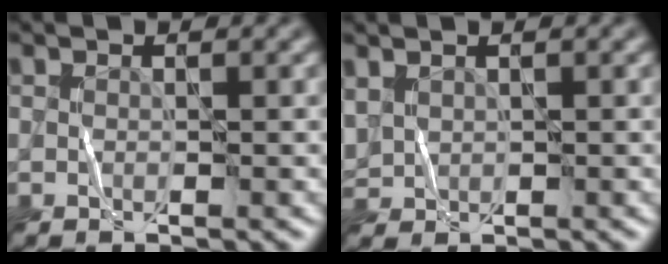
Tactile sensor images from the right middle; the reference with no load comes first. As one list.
[{"total": 1.7, "force": [0.6, 1.4, 0.8], "torque": [-0.028, 0.003, 0.017]}]